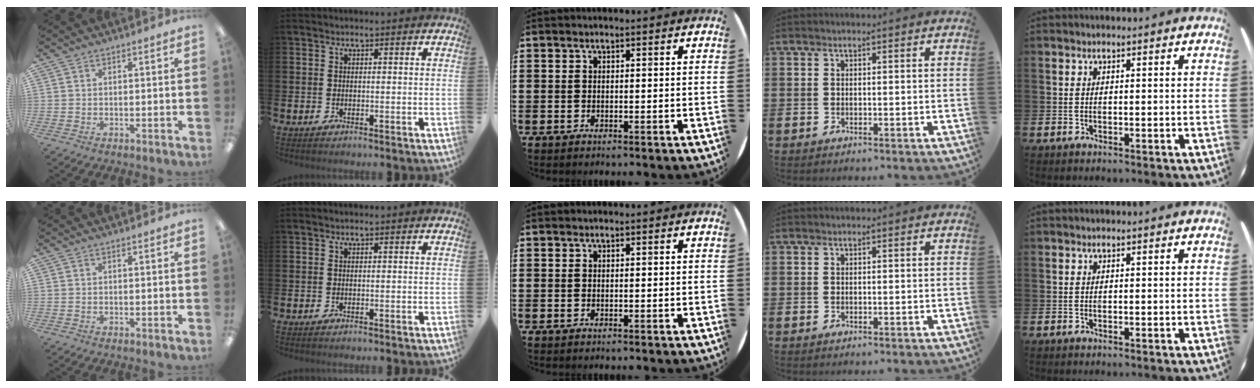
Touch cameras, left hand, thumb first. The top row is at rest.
{}